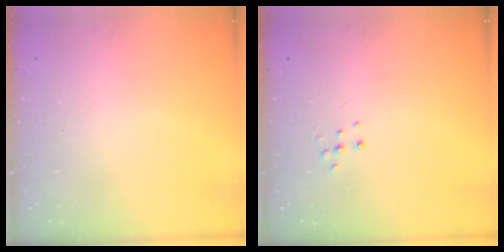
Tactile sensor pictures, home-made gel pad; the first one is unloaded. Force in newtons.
{"total": 4.3, "press": 4.3, "slide": 0.4}